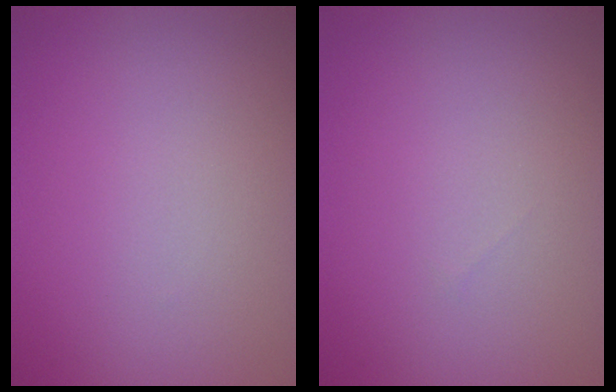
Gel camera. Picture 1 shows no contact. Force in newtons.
{"total": 0.0}